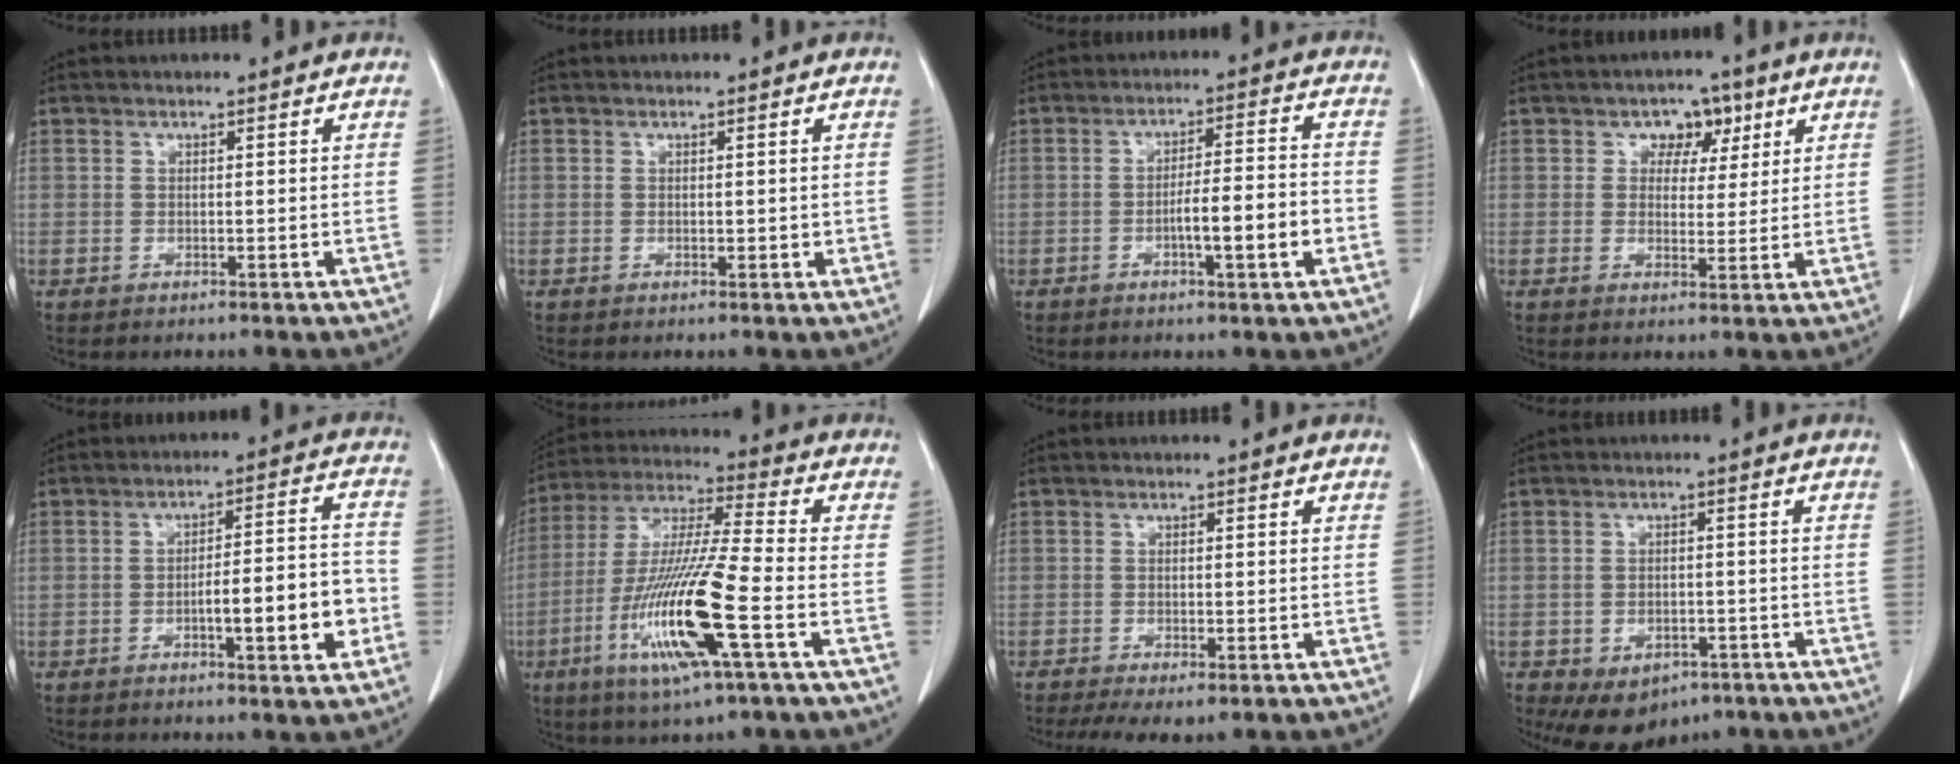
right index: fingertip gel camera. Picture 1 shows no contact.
{"total": 0.9, "force": [0.0, 0.7, 0.6], "torque": [-0.005, 0.000, -0.001]}
{"total": 7.6, "force": [-2.5, 0.5, 7.1], "torque": [-0.114, 0.009, -0.040]}
{"total": 4.7, "force": [2.1, 3.6, 2.1], "torque": [-0.018, 0.010, 0.030]}
{"total": 9.9, "force": [-3.3, 1.5, 9.2], "torque": [-0.134, 0.017, -0.045]}
{"total": 17.0, "force": [-6.0, 0.3, 15.9], "torque": [-0.327, -0.020, -0.115]}
{"total": 7.8, "force": [-6.0, 1.9, 4.6], "torque": [-0.064, -0.009, -0.086]}
{"total": 8.2, "force": [-5.1, 5.3, 3.7], "torque": [-0.055, 0.006, -0.066]}